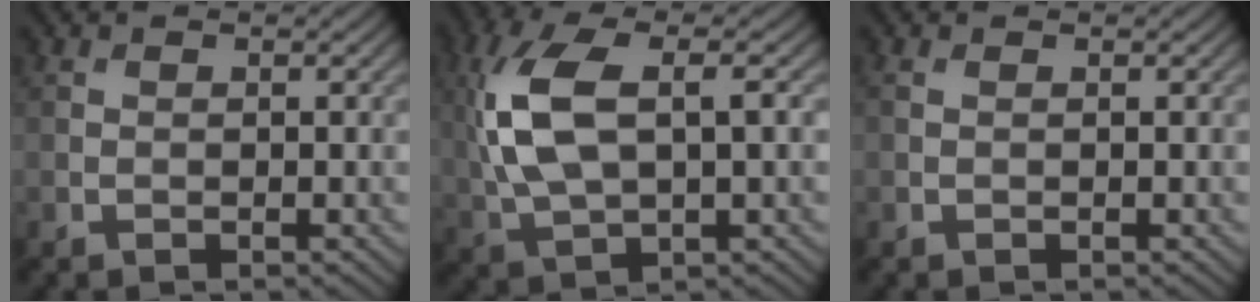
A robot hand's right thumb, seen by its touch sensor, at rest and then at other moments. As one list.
[{"total": 10.8, "force": [1.5, 5.0, 9.5], "torque": [-0.225, 0.004, 0.032]}, {"total": 0.0}]